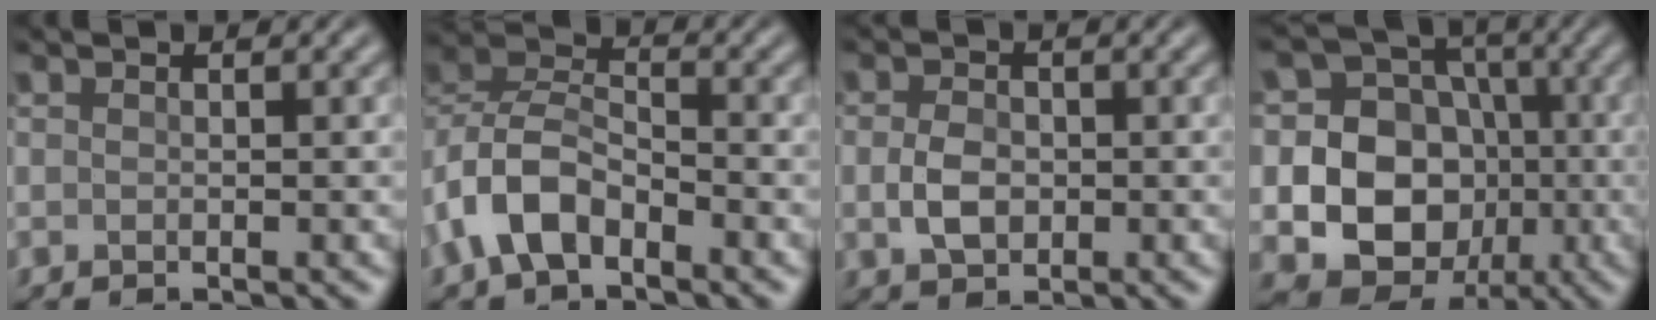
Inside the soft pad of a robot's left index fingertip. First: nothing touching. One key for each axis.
{"total": 5.7, "fx": -2.9, "fy": 3.4, "fz": 3.5, "tx": -0.068, "ty": 0.011, "tz": -0.069}
{"total": 2.6, "fx": 0.0, "fy": 2.0, "fz": 1.7, "tx": -0.036, "ty": 0.002, "tz": -0.004}
{"total": 14.7, "fx": -1.0, "fy": 13.5, "fz": 5.7, "tx": -0.140, "ty": 0.027, "tz": -0.028}